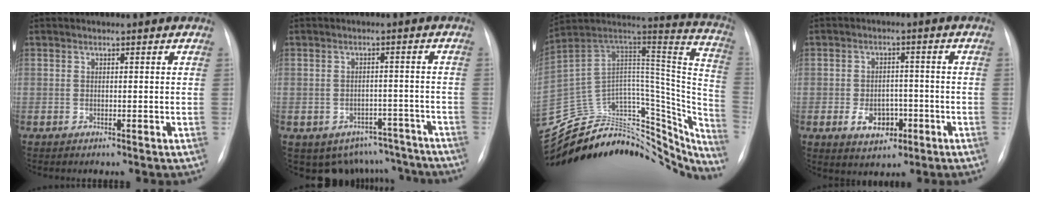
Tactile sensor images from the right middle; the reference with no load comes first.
{"total": 10.1, "force": [-8.4, 5.5, 0.7], "torque": [0.007, 0.031, -0.091]}
{"total": 39.7, "force": [-34.0, 14.9, 14.1], "torque": [-0.201, 0.036, -0.437]}
{"total": 5.9, "force": [-2.2, 4.0, 3.7], "torque": [-0.062, 0.005, -0.028]}